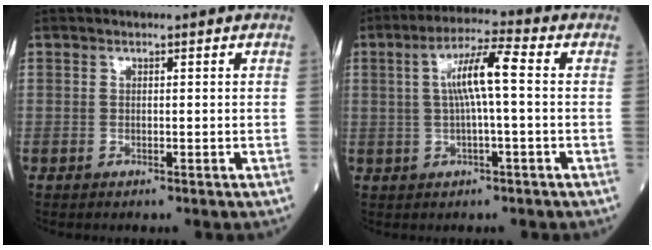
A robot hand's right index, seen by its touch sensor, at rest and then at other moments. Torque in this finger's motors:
{"motor_torque": [1.12, 0.11, 0.52, 0.17]}